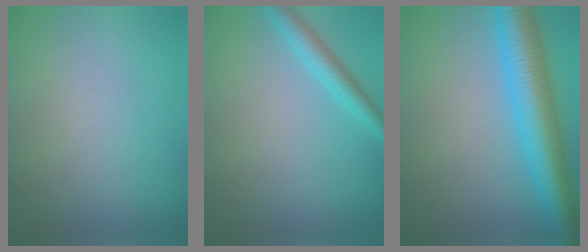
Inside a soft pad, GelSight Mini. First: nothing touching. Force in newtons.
{"total": 2.4, "press": 2.4, "slide": 0.2}
{"total": 7.8, "press": 7.8, "slide": 0.1}